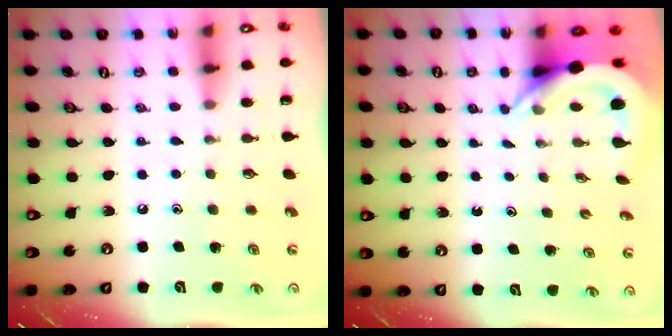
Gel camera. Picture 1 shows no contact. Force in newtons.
{"total": 4.8, "press": 4.8, "slide": 0.4}